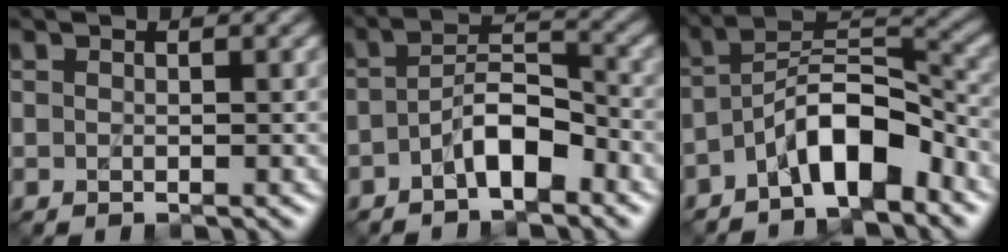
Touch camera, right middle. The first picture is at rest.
{"total": 4.2, "force": [-2.1, 1.7, 3.2], "torque": [-0.056, 0.012, -0.040]}
{"total": 6.8, "force": [-4.0, 2.5, 4.9], "torque": [-0.073, 0.012, -0.080]}